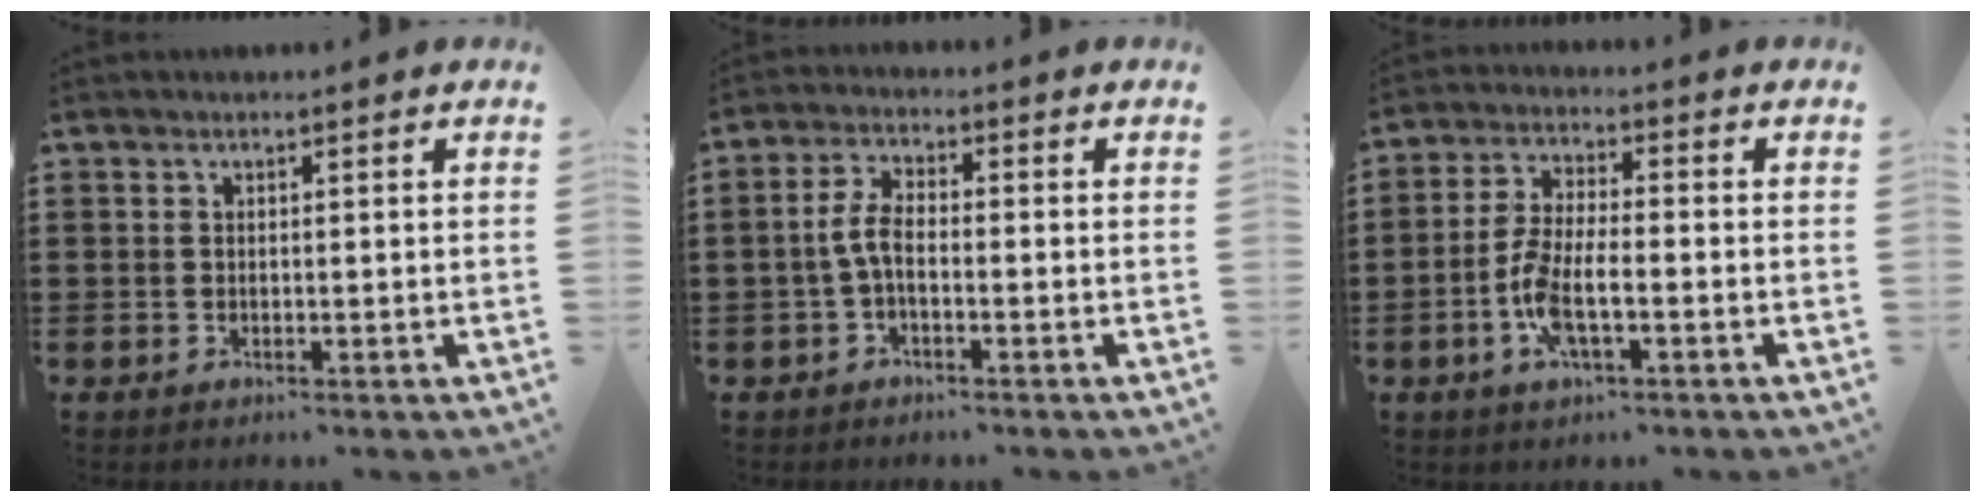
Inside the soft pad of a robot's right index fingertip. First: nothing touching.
{"total": 4.3, "force": [-1.0, 1.7, 3.8], "torque": [-0.089, 0.000, -0.025]}
{"total": 7.1, "force": [-2.6, 2.4, 6.2], "torque": [-0.145, -0.011, -0.053]}